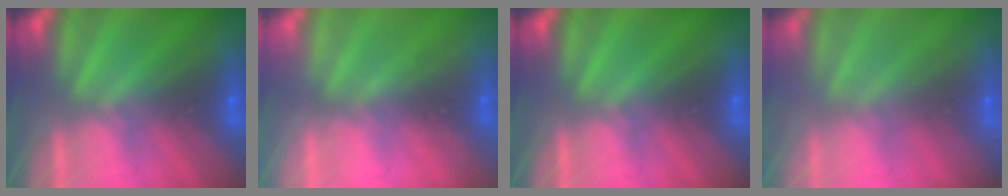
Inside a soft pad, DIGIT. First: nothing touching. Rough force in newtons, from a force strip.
{"total": 2.1}
{"total": 0.0}
{"total": 8.2}